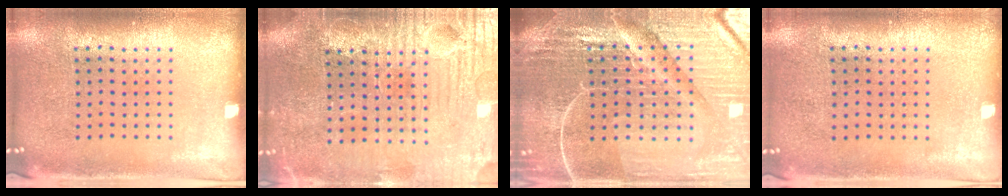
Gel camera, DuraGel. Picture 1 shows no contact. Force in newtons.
{"total": 3.9, "press": 3.8, "slide": 1.2}
{"total": 6.9, "press": 6.0, "slide": 3.3}
{"total": 0.0}